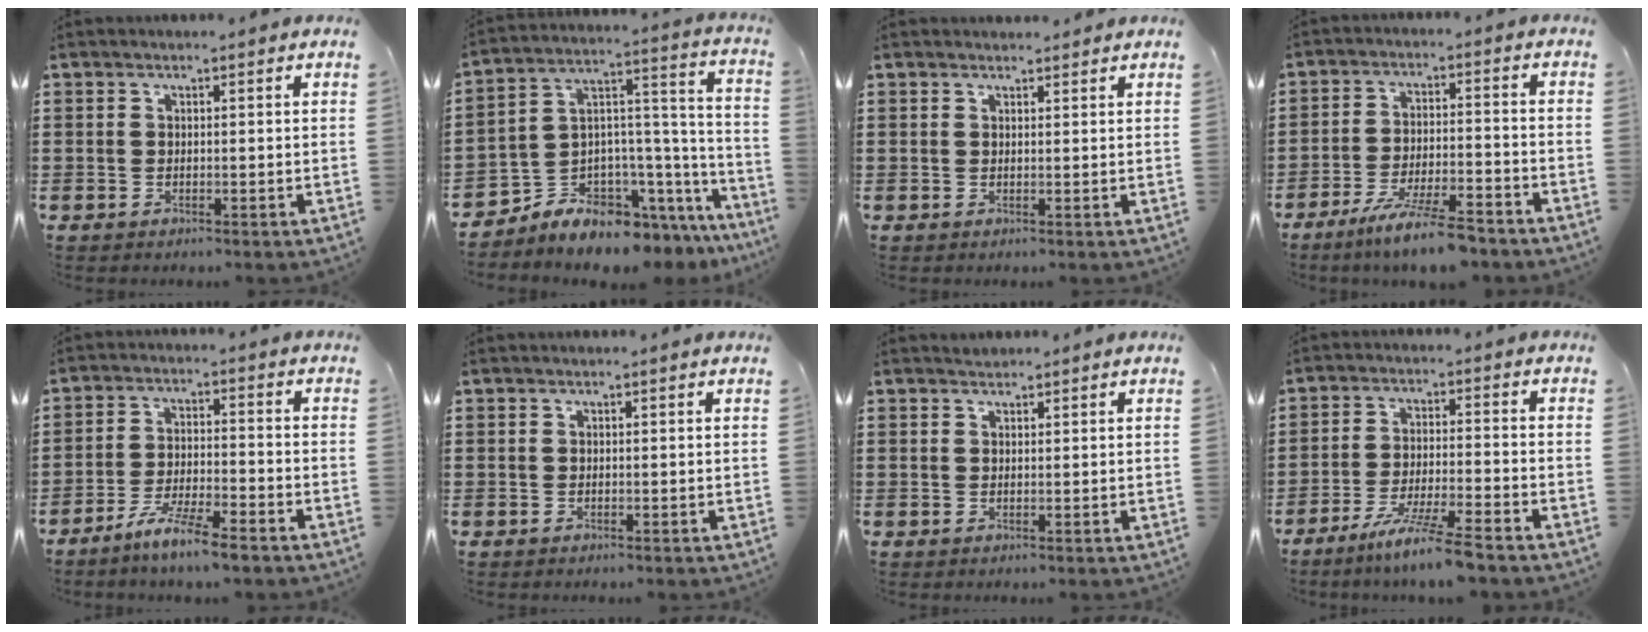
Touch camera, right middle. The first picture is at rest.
{"total": 6.2, "force": [-5.8, 2.1, 0.5], "torque": [-0.024, -0.015, -0.114]}
{"total": 1.1, "force": [1.1, 0.2, 0.0], "torque": [0.005, -0.002, 0.019]}
{"total": 8.1, "force": [-6.8, 0.4, 4.4], "torque": [-0.083, -0.005, -0.124]}
{"total": 6.4, "force": [-5.4, -0.1, 3.4], "torque": [-0.075, -0.012, -0.102]}
{"total": 0.0}
{"total": 1.0, "force": [1.0, 0.4, -0.1], "torque": [0.008, -0.002, 0.017]}
{"total": 7.2, "force": [-6.0, -0.6, 3.9], "torque": [-0.071, -0.016, -0.111]}